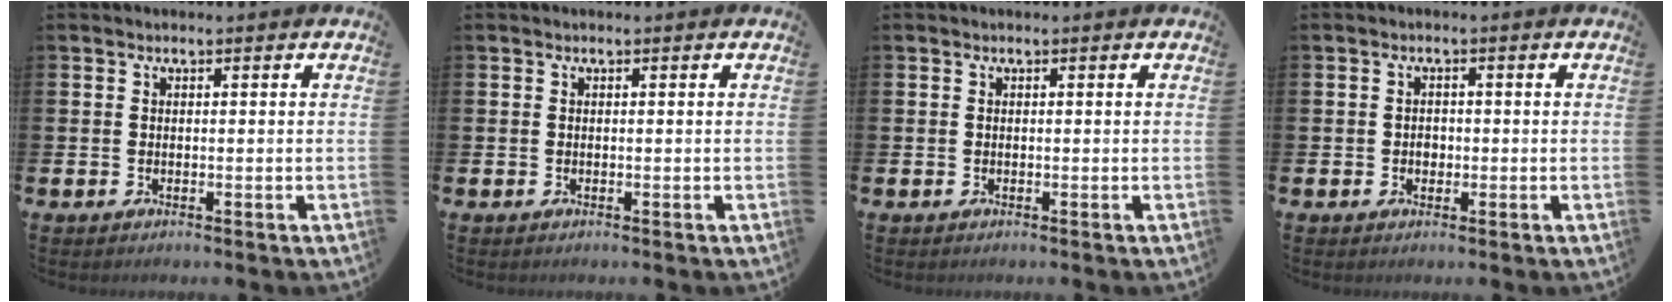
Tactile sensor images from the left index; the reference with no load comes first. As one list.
[{"total": 0.0}, {"total": 0.0}, {"total": 1.5, "force": [-0.2, 1.2, 0.8], "torque": [-0.008, 0.005, -0.007]}]